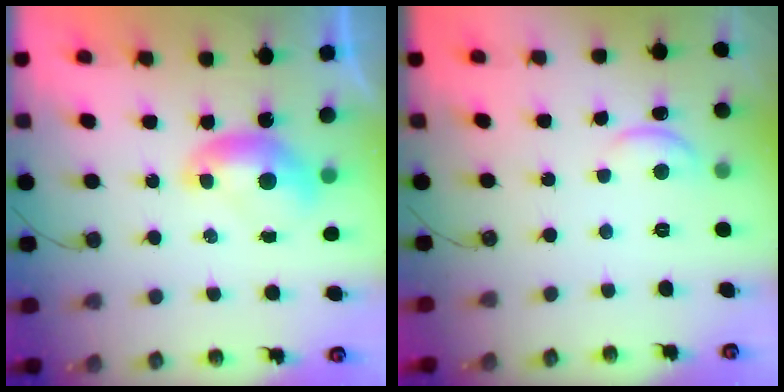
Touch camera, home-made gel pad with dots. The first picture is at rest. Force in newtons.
{"total": 1.2, "press": 1.2, "slide": 0.3}